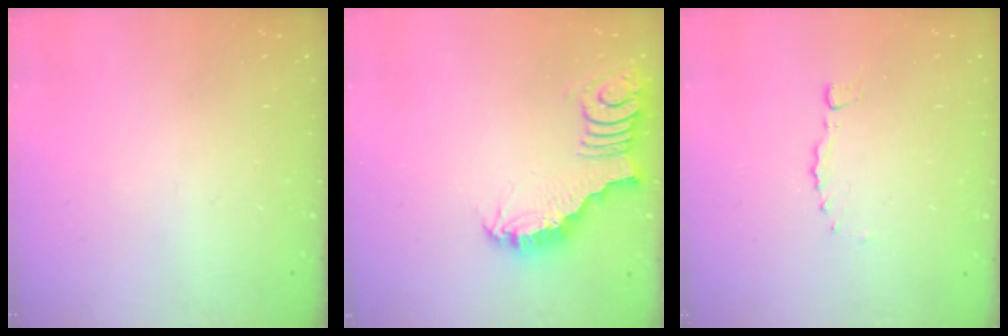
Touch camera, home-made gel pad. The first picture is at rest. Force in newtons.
{"total": 3.7, "press": 3.6, "slide": 0.8}
{"total": 0.0}